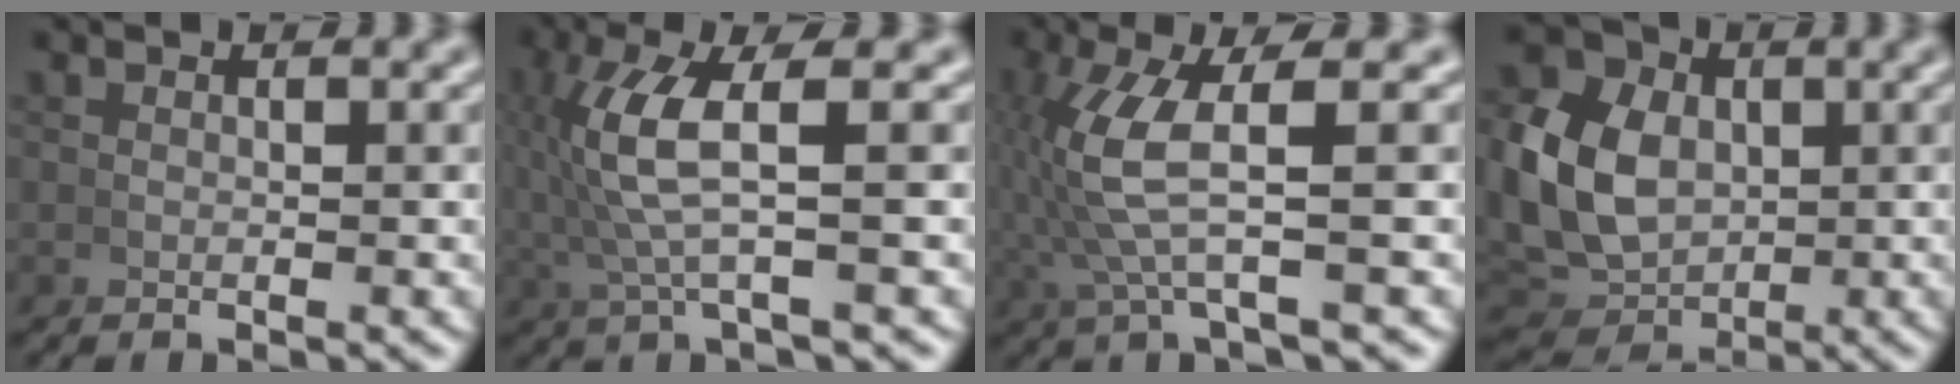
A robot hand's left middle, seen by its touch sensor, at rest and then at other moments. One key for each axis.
{"total": 5.8, "fx": 0.7, "fy": 1.5, "fz": 5.6, "tx": -0.118, "ty": 0.009, "tz": 0.015}
{"total": 5.8, "fx": 0.6, "fy": 1.5, "fz": 5.6, "tx": -0.125, "ty": 0.007, "tz": 0.014}
{"total": 9.7, "fx": 0.2, "fy": 7.8, "fz": 5.7, "tx": -0.133, "ty": -0.032, "tz": 0.016}